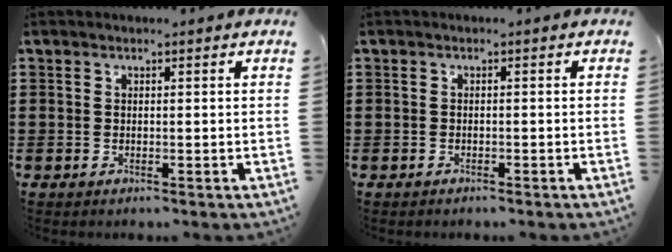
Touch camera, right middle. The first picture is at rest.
{"total": 0.6, "force": [-0.6, 0.2, 0.1], "torque": [-0.004, -0.002, -0.012]}